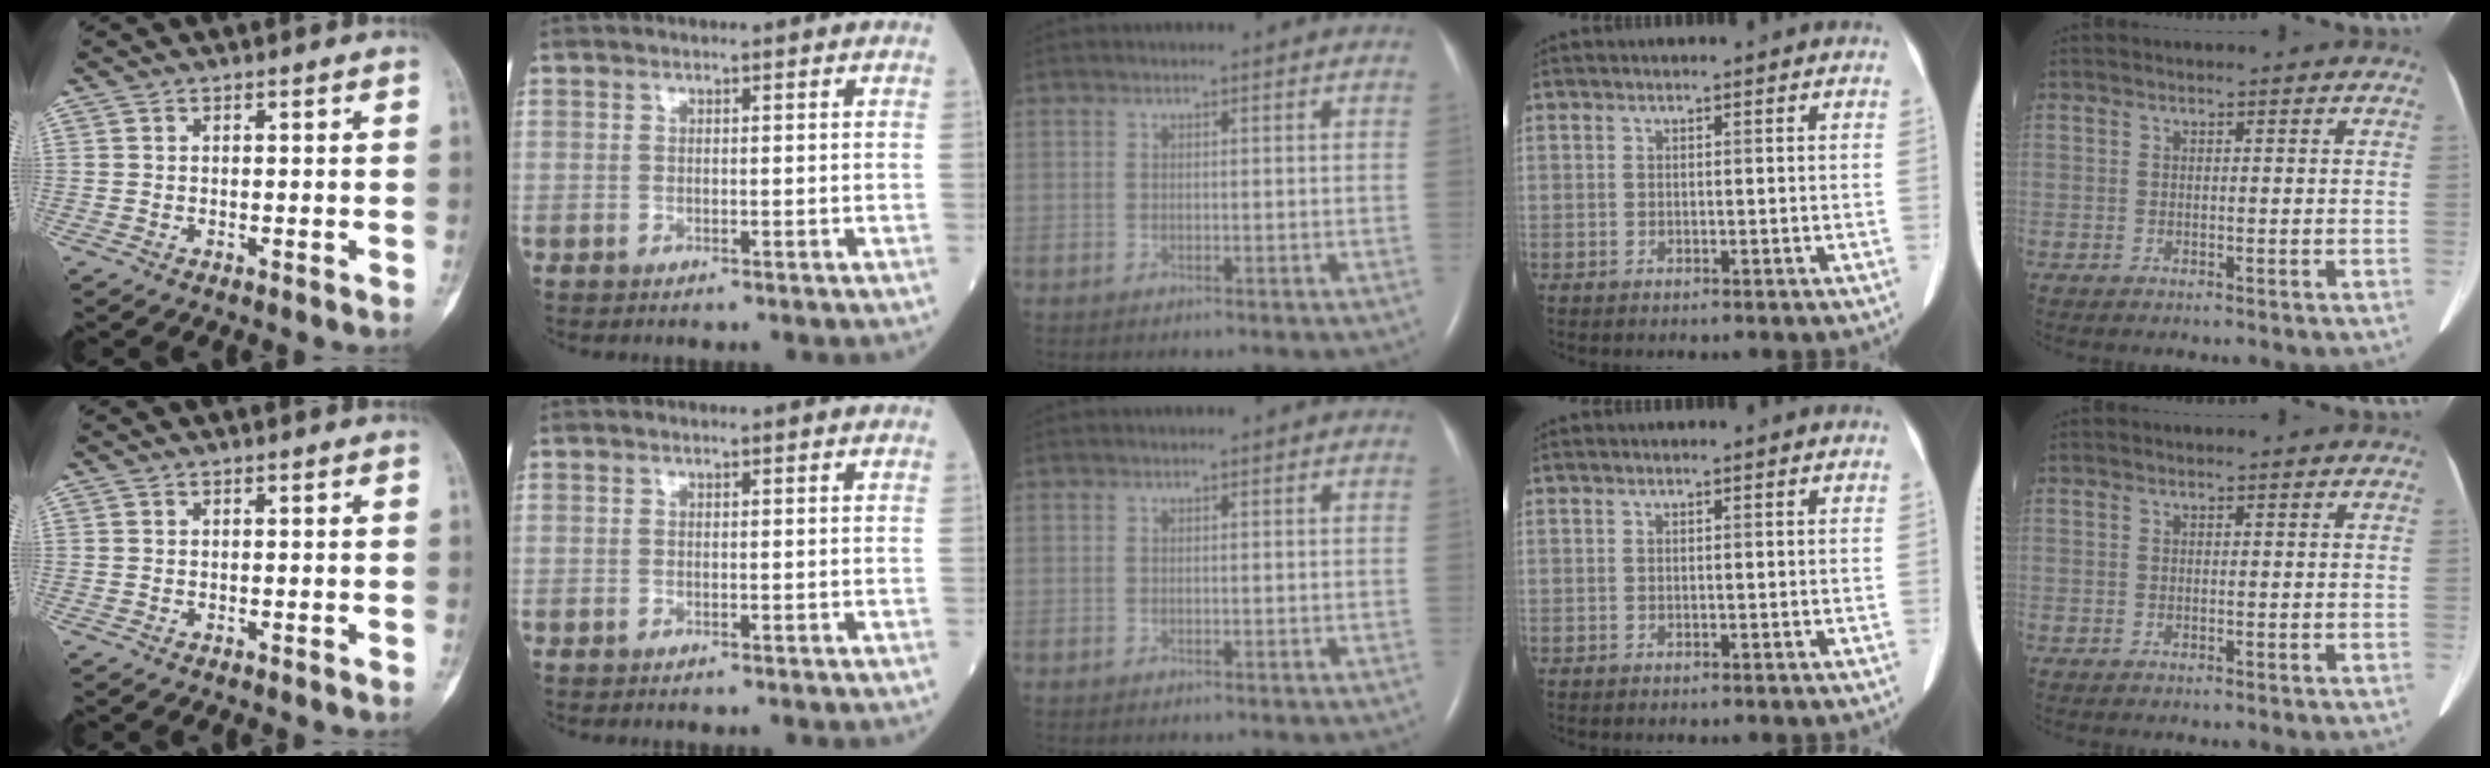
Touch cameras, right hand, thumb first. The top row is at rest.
{}